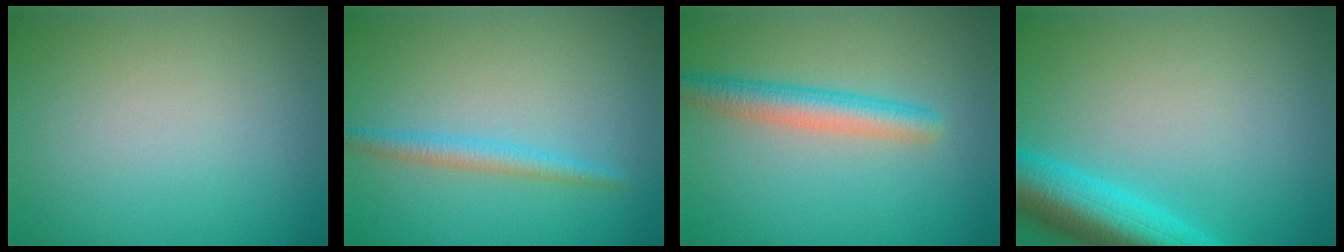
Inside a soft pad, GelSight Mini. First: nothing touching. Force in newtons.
{"total": 2.1, "press": 2.0, "slide": 0.2}
{"total": 3.6, "press": 3.6, "slide": 0.0}
{"total": 7.0, "press": 7.0, "slide": 0.4}